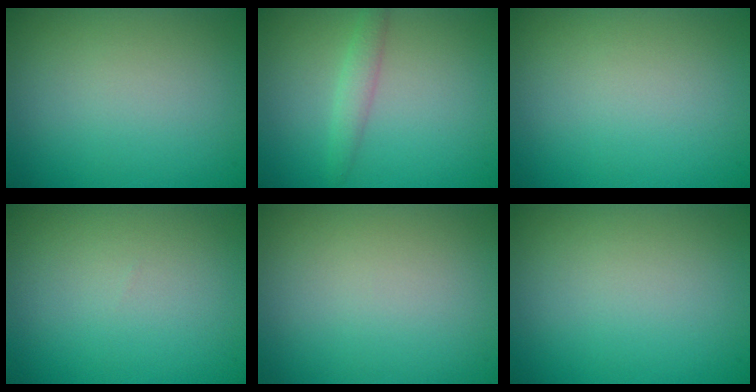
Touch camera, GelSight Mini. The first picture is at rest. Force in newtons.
{"total": 1.7, "press": 1.7, "slide": 0.1}
{"total": 0.0}
{"total": 0.0}
{"total": 0.0}
{"total": 0.0}